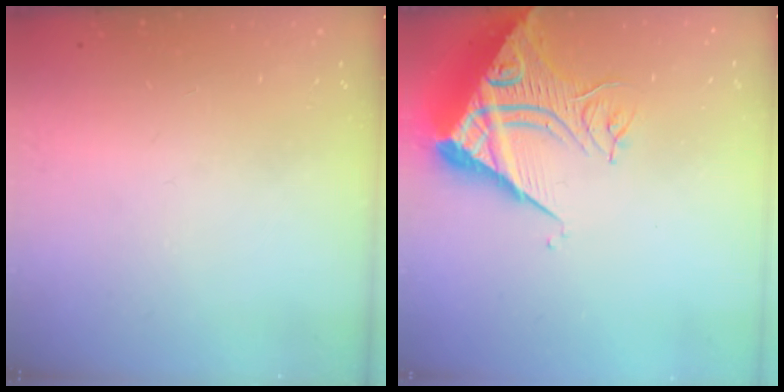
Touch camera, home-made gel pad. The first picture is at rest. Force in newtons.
{"total": 12.0, "press": 11.9, "slide": 0.7}